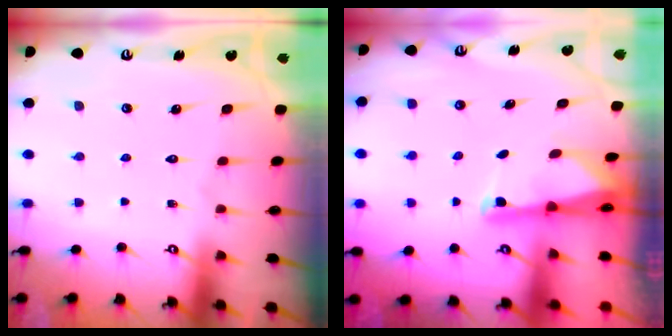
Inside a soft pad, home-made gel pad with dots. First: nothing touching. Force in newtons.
{"total": 1.8, "press": 1.7, "slide": 0.3}